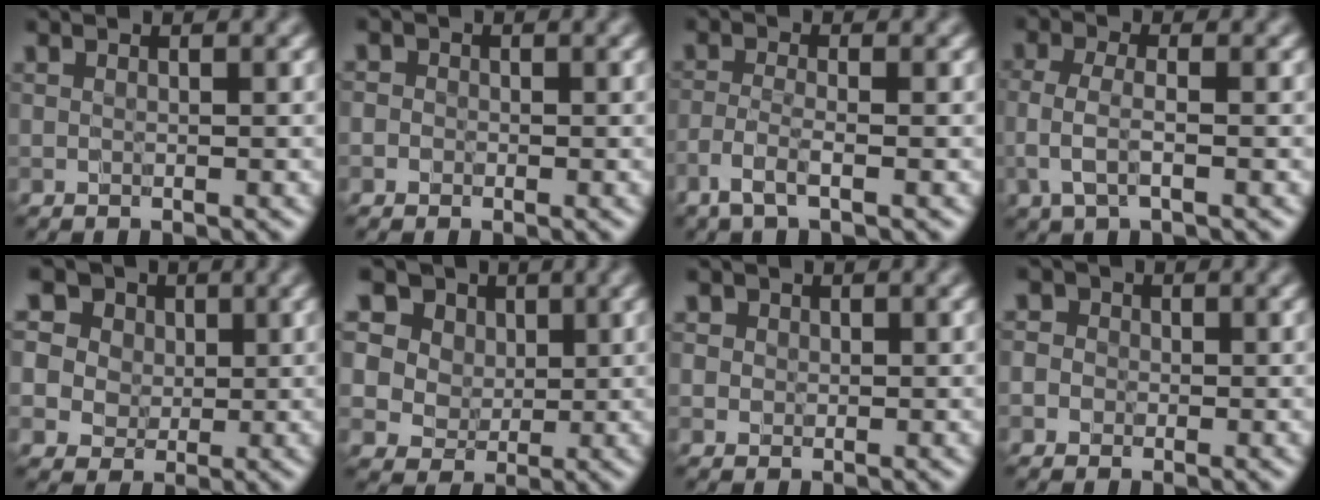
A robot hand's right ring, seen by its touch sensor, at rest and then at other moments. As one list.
[{"total": 1.0, "force": [-0.2, 1.0, -0.1], "torque": [0.024, -0.001, -0.014]}, {"total": 2.0, "force": [-1.4, 0.3, 1.4], "torque": [-0.028, 0.000, -0.037]}, {"total": 2.2, "force": [-0.6, 0.8, 2.0], "torque": [-0.043, -0.007, -0.013]}, {"total": 12.2, "force": [6.3, 9.2, 5.1], "torque": [-0.124, 0.037, 0.085]}, {"total": 13.4, "force": [7.3, 9.8, 5.5], "torque": [-0.149, 0.035, 0.117]}, {"total": 1.2, "force": [0.4, 1.1, 0.1], "torque": [0.007, 0.003, 0.005]}, {"total": 3.1, "force": [0.1, 3.0, 0.8], "torque": [0.019, 0.023, -0.030]}]